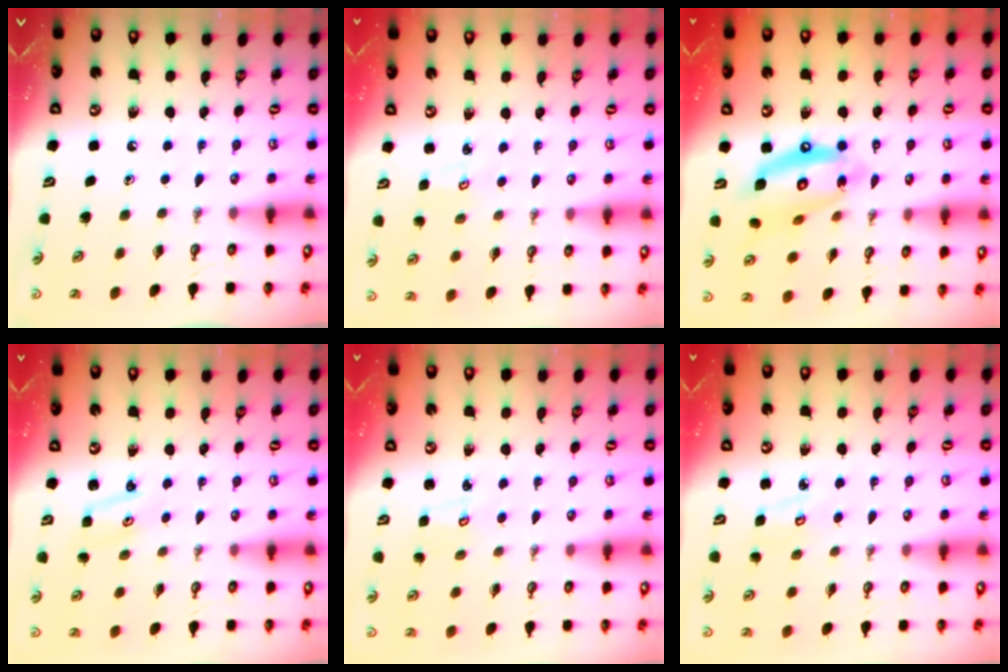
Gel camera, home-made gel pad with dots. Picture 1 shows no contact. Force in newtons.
{"total": 2.0, "press": 2.0, "slide": 0.3}
{"total": 13.8, "press": 13.7, "slide": 1.2}
{"total": 2.2, "press": 2.2, "slide": 0.3}
{"total": 1.8, "press": 1.8, "slide": 0.2}
{"total": 4.0, "press": 4.0, "slide": 0.4}